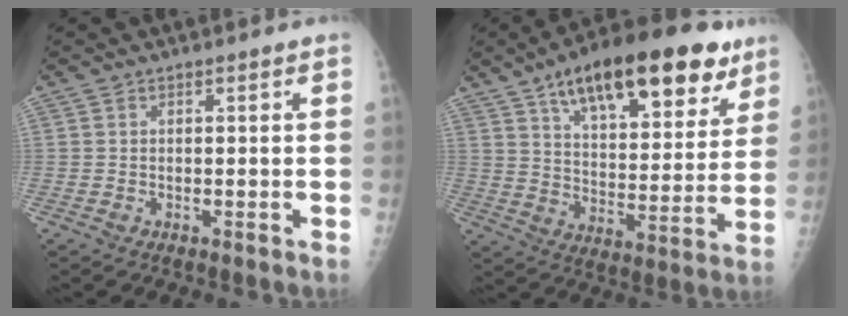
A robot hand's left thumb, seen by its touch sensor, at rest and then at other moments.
{"total": 25.9, "force": [15.3, 10.7, 17.9], "torque": [-0.236, -0.030, 0.235]}